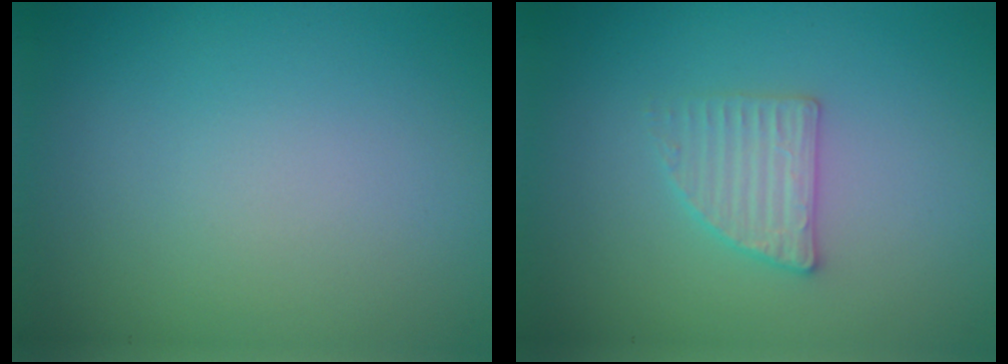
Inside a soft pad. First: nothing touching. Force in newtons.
{"total": 2.3, "press": 2.2, "slide": 0.5}